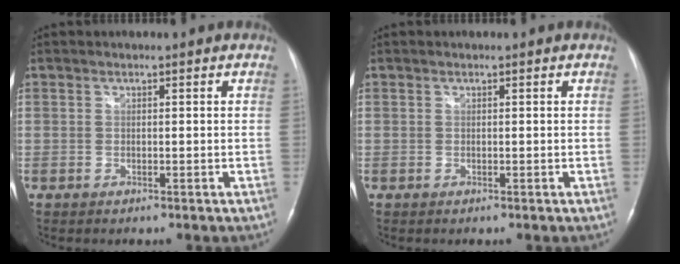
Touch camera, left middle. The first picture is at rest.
{"total": 0.0}